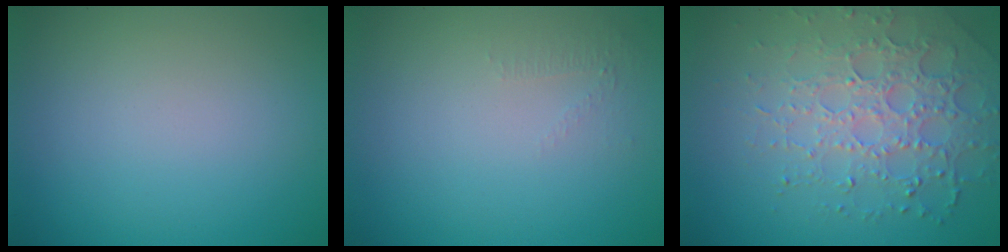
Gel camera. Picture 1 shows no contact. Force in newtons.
{"total": 0.5, "press": 0.2, "slide": 0.5}
{"total": 5.2, "press": 4.3, "slide": 2.8}